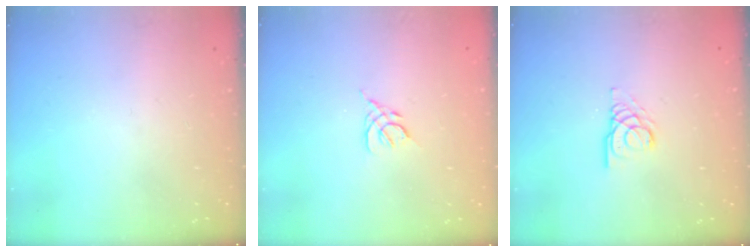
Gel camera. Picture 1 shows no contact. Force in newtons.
{"total": 2.8, "press": 2.8, "slide": 0.7}
{"total": 4.1, "press": 4.1, "slide": 0.4}